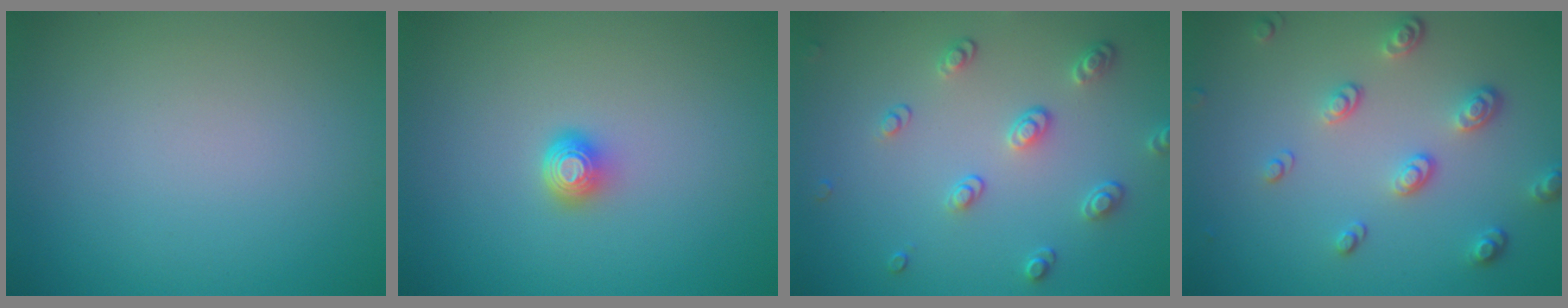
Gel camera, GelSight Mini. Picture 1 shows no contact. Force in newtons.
{"total": 1.7, "press": 1.3, "slide": 1.1}
{"total": 2.8, "press": 2.5, "slide": 1.1}
{"total": 3.2, "press": 2.6, "slide": 1.9}